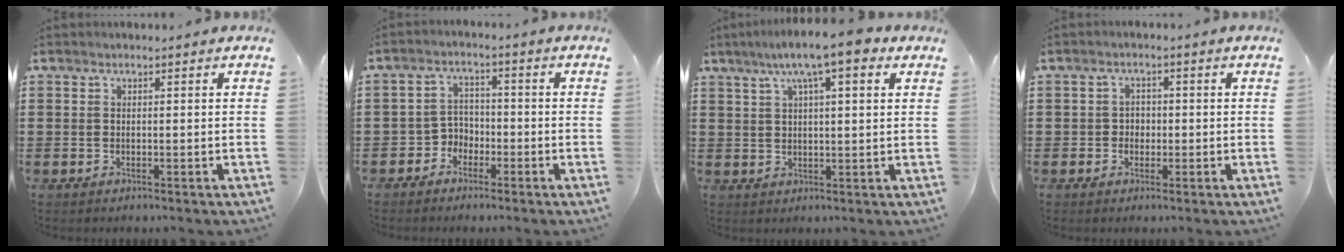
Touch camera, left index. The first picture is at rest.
{"total": 3.4, "force": [-2.4, 2.4, 0.6], "torque": [-0.021, 0.007, -0.053]}
{"total": 8.7, "force": [5.1, 1.3, 6.9], "torque": [-0.135, 0.004, 0.086]}
{"total": 1.9, "force": [-0.4, 1.7, 0.6], "torque": [-0.018, 0.005, -0.011]}